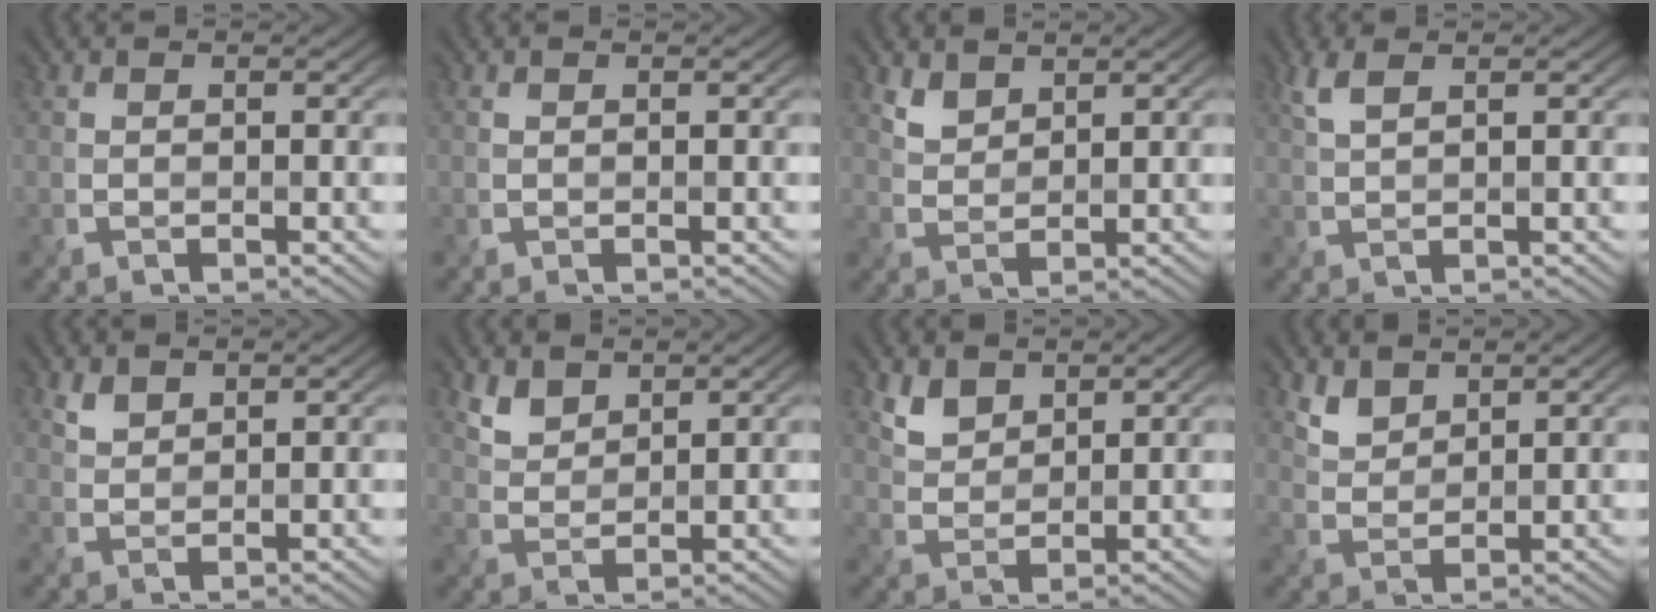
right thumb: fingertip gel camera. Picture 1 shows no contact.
{"total": 0.0}
{"total": 2.8, "force": [2.2, 1.4, 1.1], "torque": [-0.029, -0.005, 0.054]}
{"total": 2.3, "force": [1.3, 0.5, 1.8], "torque": [-0.045, 0.006, 0.031]}
{"total": 1.9, "force": [1.5, 0.9, 0.7], "torque": [-0.020, -0.003, 0.036]}
{"total": 3.3, "force": [2.5, 1.6, 1.4], "torque": [-0.037, -0.005, 0.061]}
{"total": 3.6, "force": [2.6, 1.9, 1.5], "torque": [-0.042, -0.007, 0.061]}
{"total": 3.2, "force": [2.5, 1.5, 1.3], "torque": [-0.034, -0.006, 0.061]}